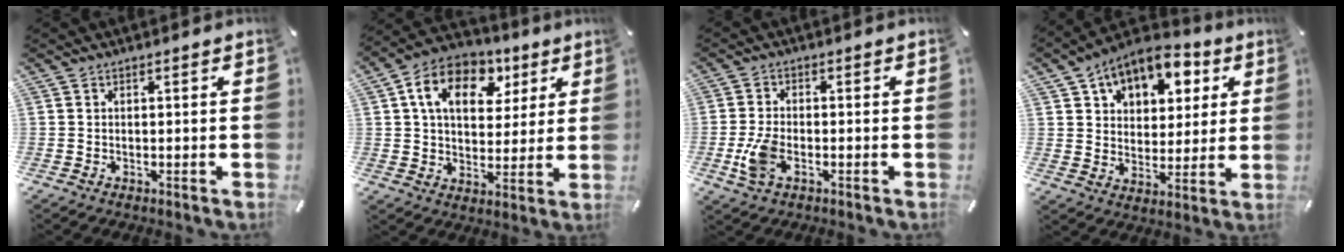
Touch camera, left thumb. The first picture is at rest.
{"total": 13.1, "force": [5.5, 9.7, 6.9], "torque": [-0.109, -0.018, 0.099]}
{"total": 6.7, "force": [-2.0, 3.9, 5.0], "torque": [-0.112, 0.001, -0.037]}
{"total": 11.2, "force": [7.0, 7.8, 3.8], "torque": [-0.067, -0.044, 0.129]}